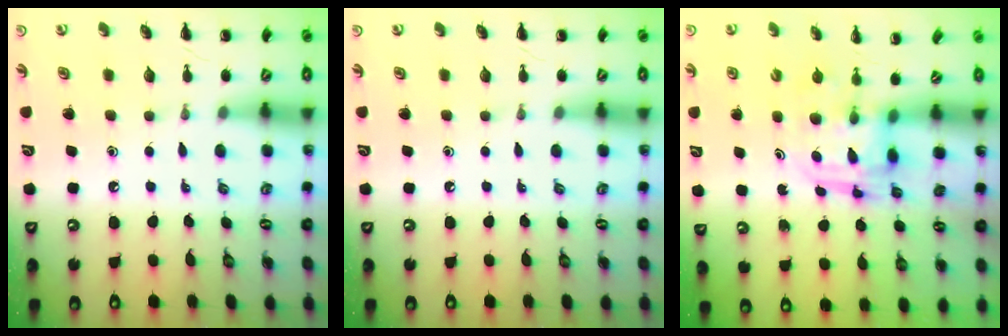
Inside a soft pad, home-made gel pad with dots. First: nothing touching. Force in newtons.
{"total": 0.0}
{"total": 3.1, "press": 3.1, "slide": 0.3}